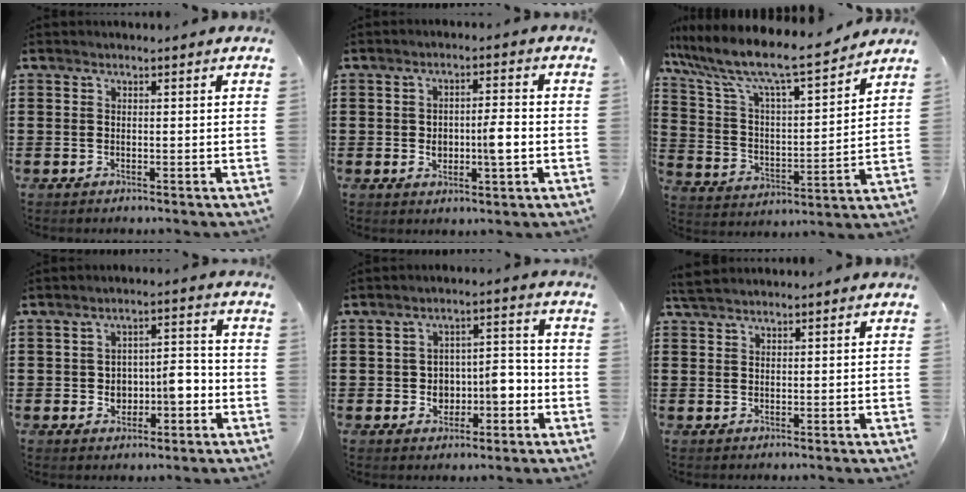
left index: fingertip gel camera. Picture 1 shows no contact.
{"total": 5.0, "force": [-0.6, 1.7, 4.7], "torque": [-0.066, -0.002, -0.015]}
{"total": 9.1, "force": [7.8, 1.0, 4.6], "torque": [-0.123, -0.055, 0.126]}
{"total": 5.5, "force": [-1.5, 3.4, 4.0], "torque": [-0.068, 0.008, -0.032]}
{"total": 5.6, "force": [-1.5, 3.8, 3.8], "torque": [-0.066, 0.007, -0.032]}
{"total": 2.3, "force": [2.0, 0.5, 1.0], "torque": [-0.023, 0.004, 0.038]}